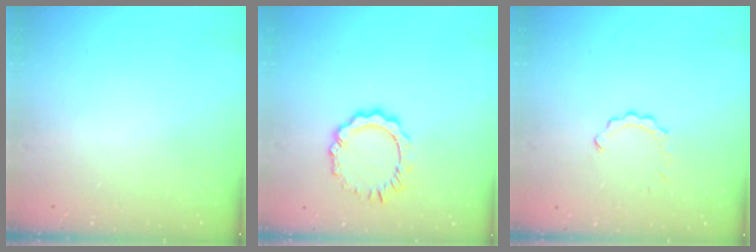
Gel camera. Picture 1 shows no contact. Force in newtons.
{"total": 8.1, "press": 8.1, "slide": 0.7}
{"total": 2.1, "press": 2.1, "slide": 0.2}